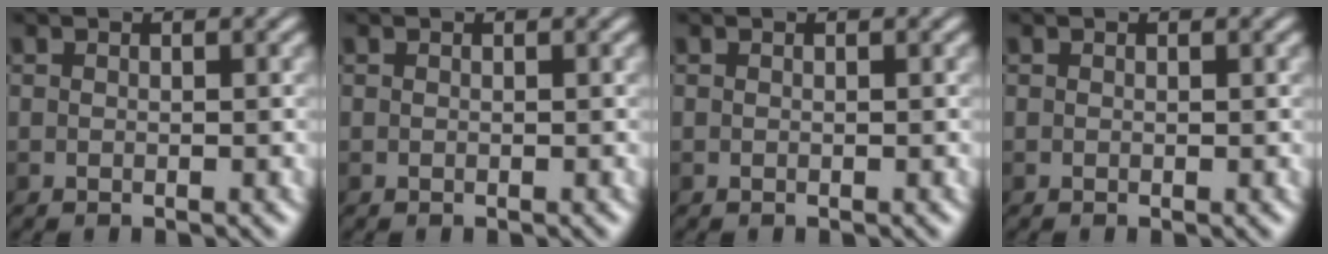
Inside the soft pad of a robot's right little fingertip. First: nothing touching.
{"total": 0.0}
{"total": 0.0}
{"total": 0.0}